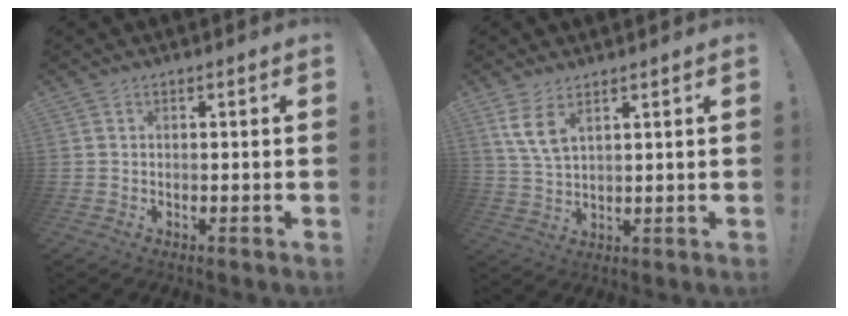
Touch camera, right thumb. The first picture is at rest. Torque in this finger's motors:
{"motor_torque": [0.39, 0.69, 0.11, 0.02, 0.00]}